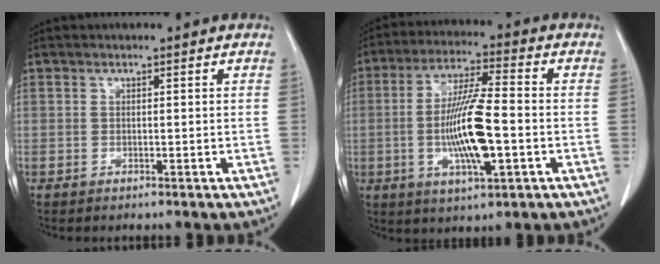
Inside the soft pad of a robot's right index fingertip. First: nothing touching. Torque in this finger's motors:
{"motor_torque": [1.50, -0.29, 0.31, 0.11]}